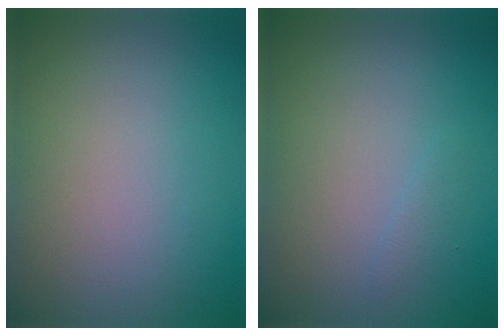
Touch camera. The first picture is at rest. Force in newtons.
{"total": 0.6, "press": 0.6, "slide": 0.0}